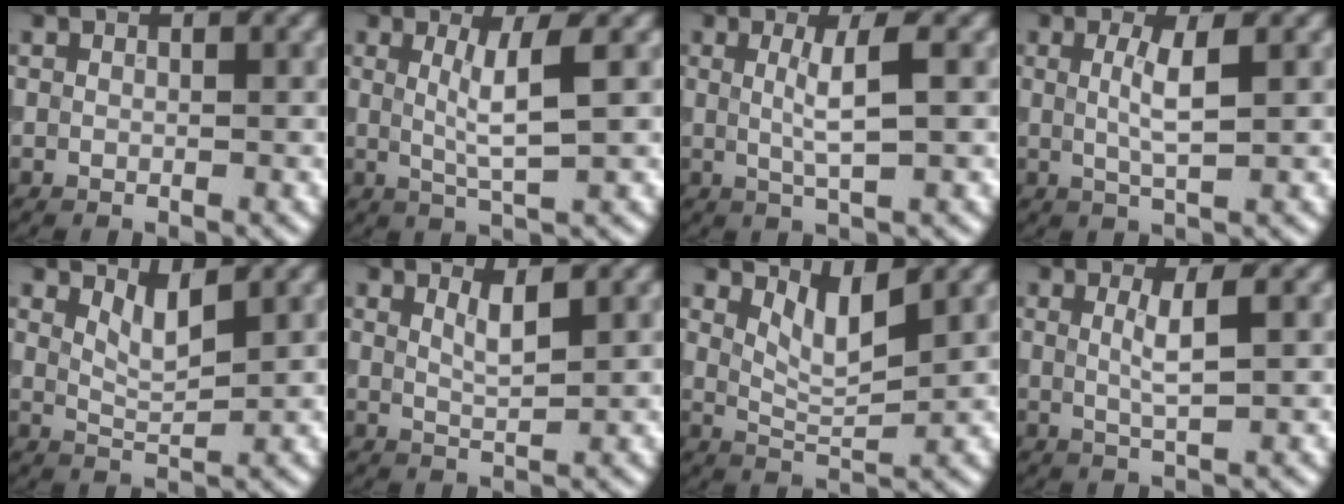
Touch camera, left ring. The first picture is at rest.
{"total": 3.5, "force": [0.8, 0.5, 3.4], "torque": [-0.063, -0.005, 0.016]}
{"total": 3.3, "force": [0.5, 0.7, 3.2], "torque": [-0.054, -0.003, 0.007]}
{"total": 2.9, "force": [0.6, 0.6, 2.8], "torque": [-0.052, -0.002, 0.010]}
{"total": 2.2, "force": [1.5, 0.5, 1.6], "torque": [-0.031, -0.011, 0.032]}
{"total": 1.9, "force": [1.0, 0.4, 1.5], "torque": [-0.026, -0.005, 0.017]}
{"total": 3.2, "force": [2.0, 0.8, 2.4], "torque": [-0.048, -0.009, 0.042]}
{"total": 2.6, "force": [0.5, 0.5, 2.5], "torque": [-0.044, -0.002, 0.009]}